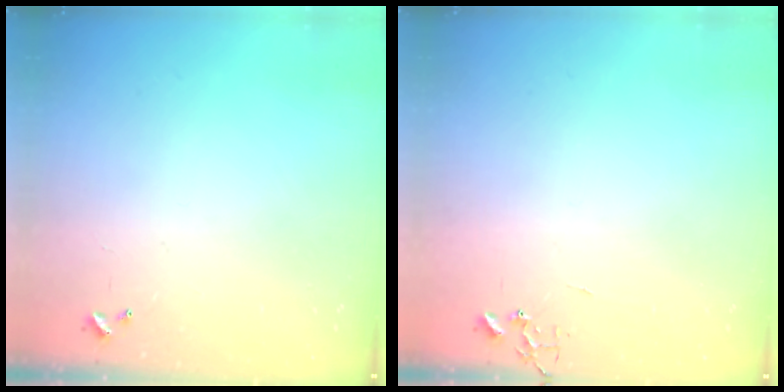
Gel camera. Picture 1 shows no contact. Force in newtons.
{"total": 0.0}